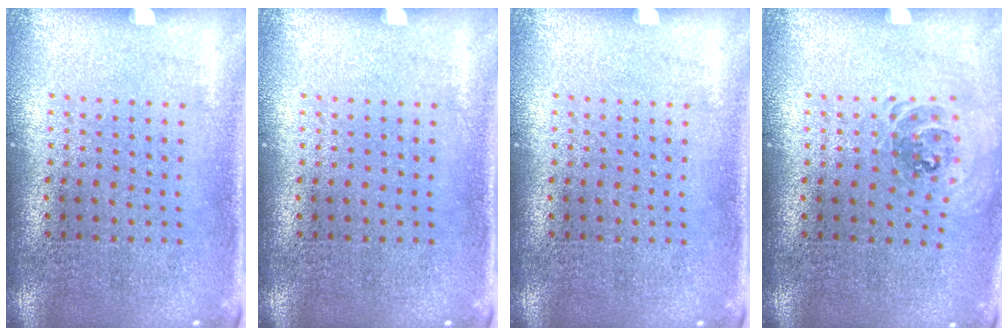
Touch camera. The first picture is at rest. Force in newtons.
{"total": 0.0}
{"total": 0.0}
{"total": 0.9, "press": 0.8, "slide": 0.3}